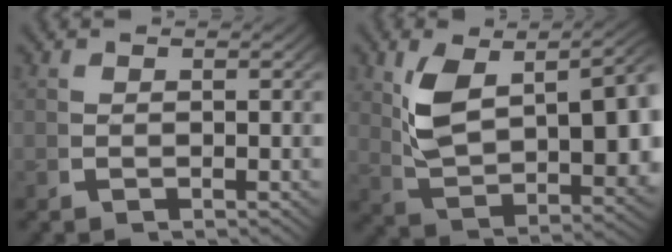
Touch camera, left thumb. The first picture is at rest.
{"total": 11.1, "force": [1.1, 6.2, 9.1], "torque": [-0.186, -0.030, 0.043]}